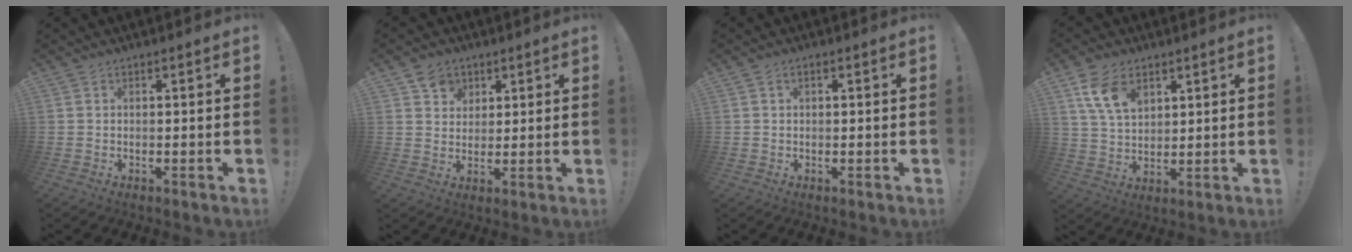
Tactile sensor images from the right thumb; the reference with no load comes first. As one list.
[{"total": 6.4, "force": [3.3, 5.3, 1.1], "torque": [-0.007, -0.021, 0.063]}, {"total": 1.0, "force": [0.1, 0.7, 0.6], "torque": [-0.013, 0.004, 0.002]}, {"total": 10.9, "force": [5.9, 6.7, 6.3], "torque": [-0.111, -0.016, 0.116]}]